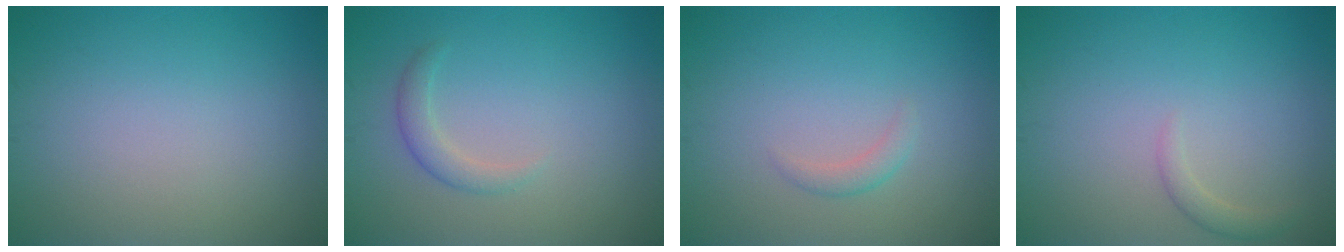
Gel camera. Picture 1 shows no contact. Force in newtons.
{"total": 1.6, "press": 1.6, "slide": 0.1}
{"total": 1.1, "press": 1.1, "slide": 0.1}
{"total": 1.2, "press": 1.2, "slide": 0.1}